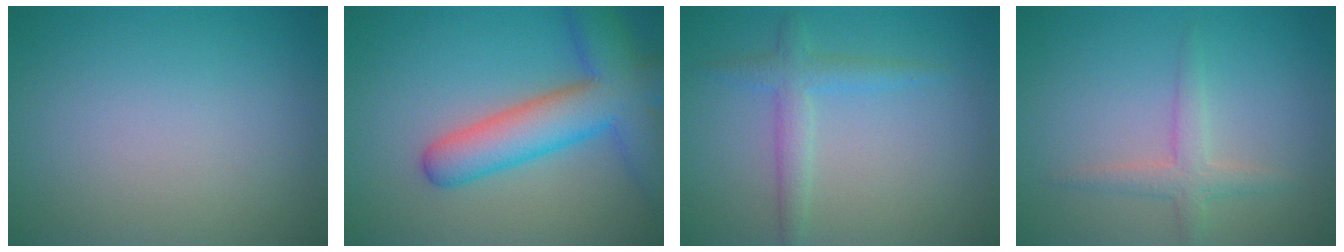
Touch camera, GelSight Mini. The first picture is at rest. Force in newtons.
{"total": 8.4, "press": 8.4, "slide": 0.4}
{"total": 2.5, "press": 2.5, "slide": 0.1}
{"total": 2.2, "press": 2.2, "slide": 0.1}